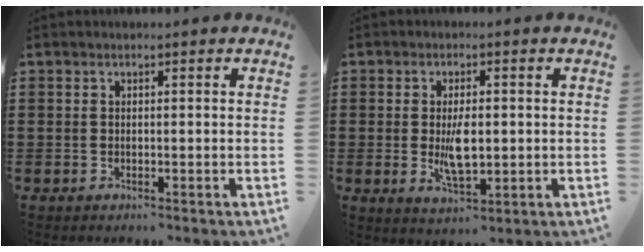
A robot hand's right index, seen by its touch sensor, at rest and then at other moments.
{"total": 5.3, "force": [-0.1, 2.3, 4.8], "torque": [-0.087, -0.003, -0.005]}